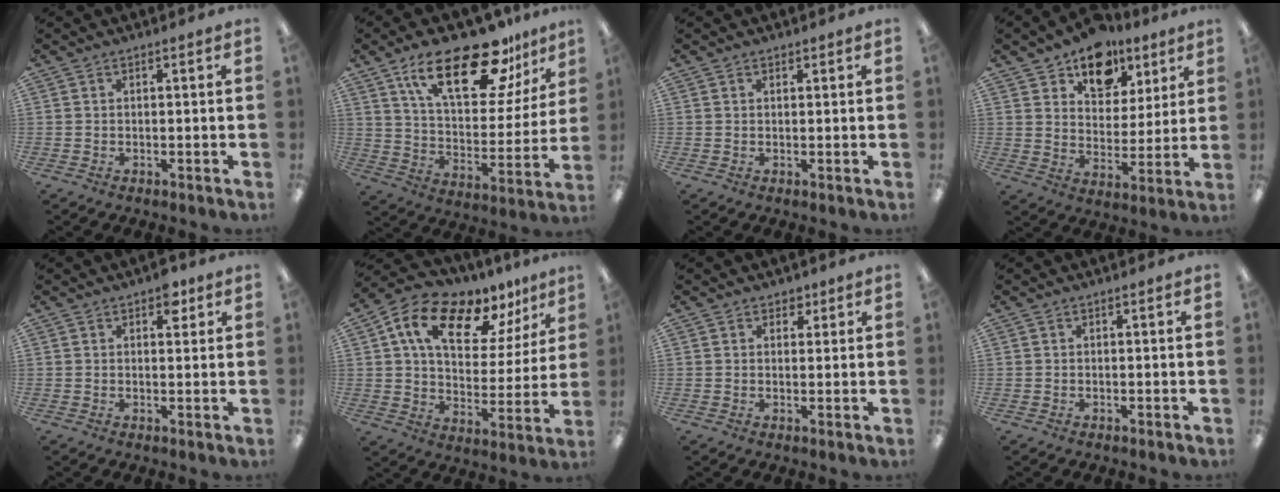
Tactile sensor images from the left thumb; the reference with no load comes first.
{"total": 23.1, "force": [15.0, 9.2, 15.1], "torque": [-0.243, -0.076, 0.250]}
{"total": 0.8, "force": [0.6, 0.5, 0.1], "torque": [-0.003, 0.002, 0.011]}
{"total": 12.5, "force": [8.9, 7.9, 3.8], "torque": [-0.054, -0.058, 0.163]}
{"total": 3.9, "force": [2.2, 2.1, 2.4], "torque": [-0.019, -0.007, 0.032]}
{"total": 15.6, "force": [10.5, 7.5, 8.7], "torque": [-0.155, -0.056, 0.184]}
{"total": 2.4, "force": [1.6, 1.7, 0.7], "torque": [0.001, -0.004, 0.025]}
{"total": 0.0}